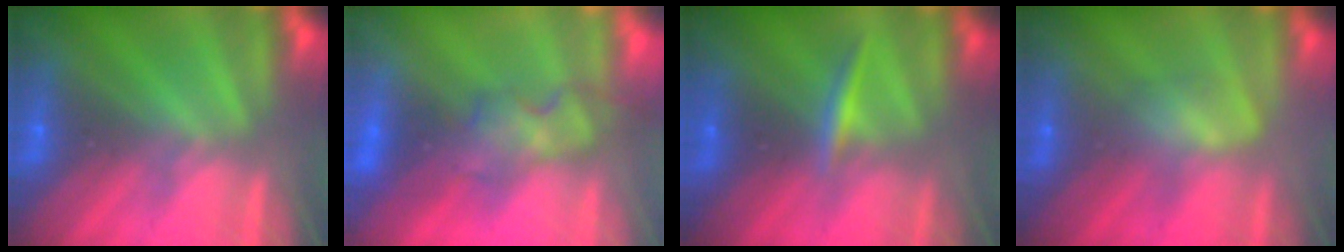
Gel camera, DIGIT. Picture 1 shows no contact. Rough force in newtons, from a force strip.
{"total": 3.7}
{"total": 2.3}
{"total": 2.9}